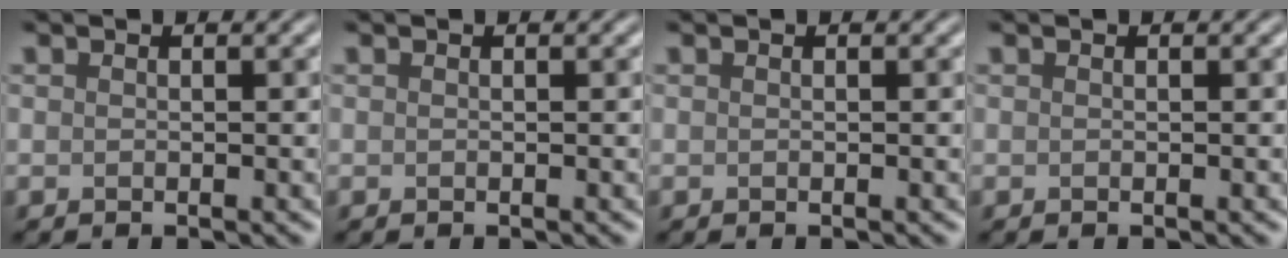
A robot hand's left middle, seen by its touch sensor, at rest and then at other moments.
{"total": 0.0}
{"total": 0.0}
{"total": 0.0}